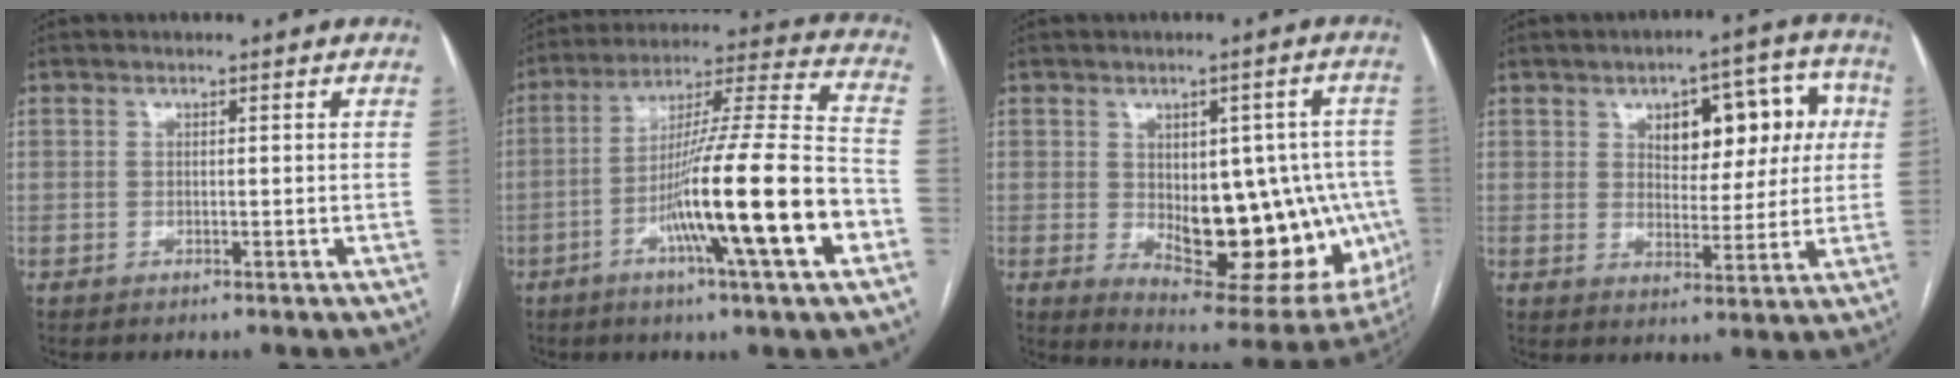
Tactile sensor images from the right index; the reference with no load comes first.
{"total": 19.9, "force": [-6.9, -0.2, 18.7], "torque": [-0.304, -0.009, -0.118]}
{"total": 20.1, "force": [-2.2, 9.3, 17.7], "torque": [-0.191, 0.008, 0.000]}
{"total": 11.1, "force": [3.2, 5.6, 9.0], "torque": [-0.104, 0.034, 0.047]}